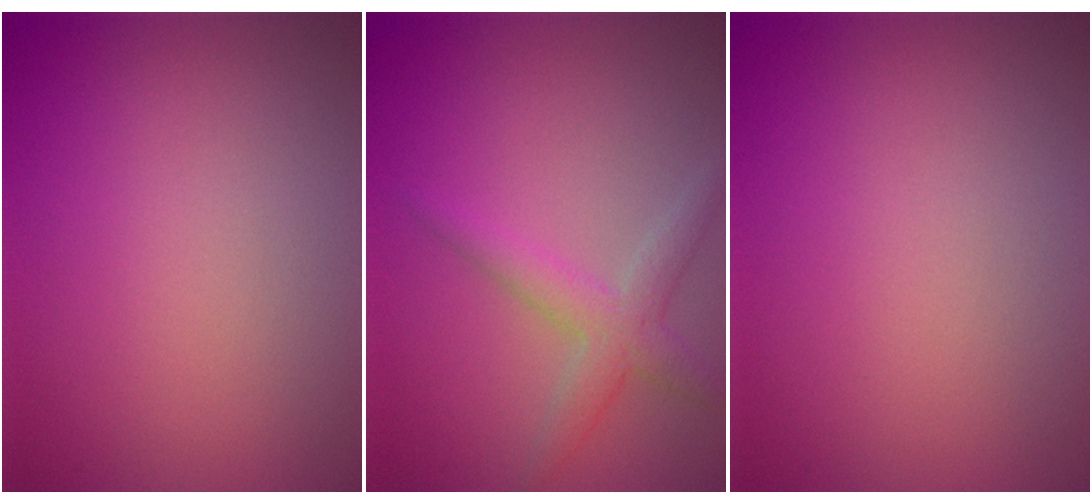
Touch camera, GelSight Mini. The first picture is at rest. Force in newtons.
{"total": 2.7, "press": 2.7, "slide": 0.0}
{"total": 0.0}